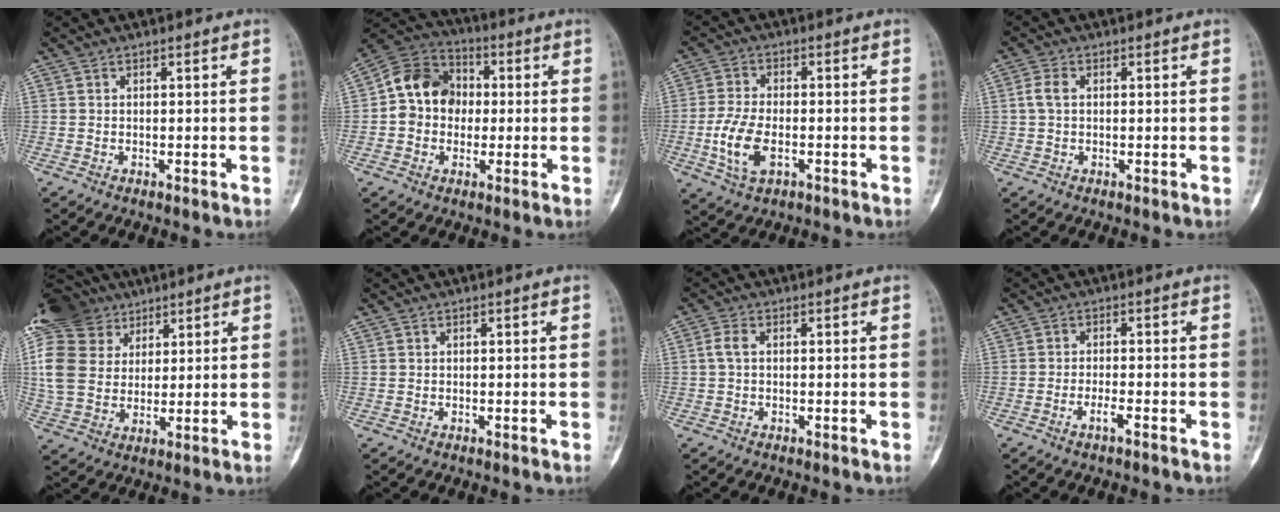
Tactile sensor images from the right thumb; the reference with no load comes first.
{"total": 12.2, "force": [0.1, 10.3, 6.6], "torque": [-0.089, 0.032, -0.013]}
{"total": 8.6, "force": [-2.4, 4.6, 6.9], "torque": [-0.146, 0.005, -0.044]}
{"total": 2.8, "force": [0.3, 1.8, 2.1], "torque": [-0.052, 0.006, 0.003]}
{"total": 19.8, "force": [9.3, 14.8, 9.4], "torque": [-0.204, 0.016, 0.178]}
{"total": 0.0}
{"total": 2.3, "force": [0.1, 1.4, 1.9], "torque": [-0.044, 0.004, -0.002]}
{"total": 2.2, "force": [-1.4, 0.3, 1.7], "torque": [-0.034, 0.008, -0.029]}